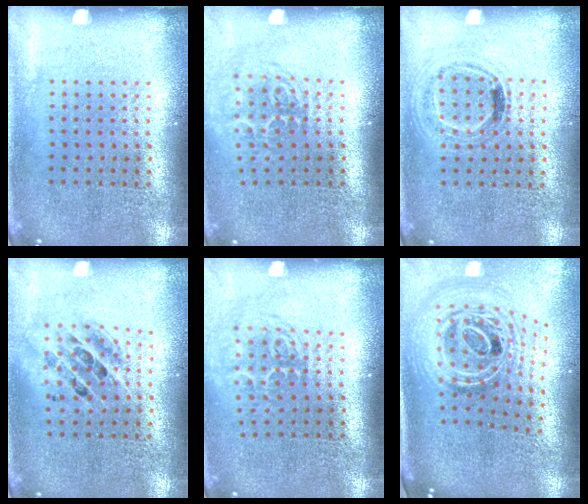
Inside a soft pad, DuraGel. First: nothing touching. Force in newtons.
{"total": 1.8, "press": 1.2, "slide": 1.3}
{"total": 0.9, "press": 0.9, "slide": 0.3}
{"total": 1.3, "press": 1.1, "slide": 0.7}
{"total": 1.8, "press": 1.2, "slide": 1.3}
{"total": 3.0, "press": 2.0, "slide": 2.2}